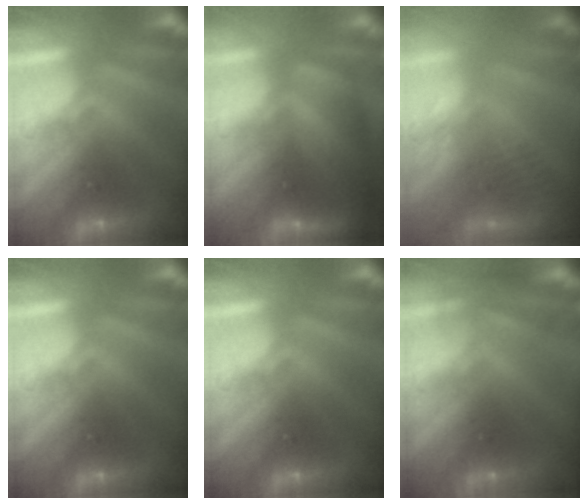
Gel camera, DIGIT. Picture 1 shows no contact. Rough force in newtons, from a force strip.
{"total": 9.3}
{"total": 3.3}
{"total": 0.0}
{"total": 0.0}
{"total": 2.6}